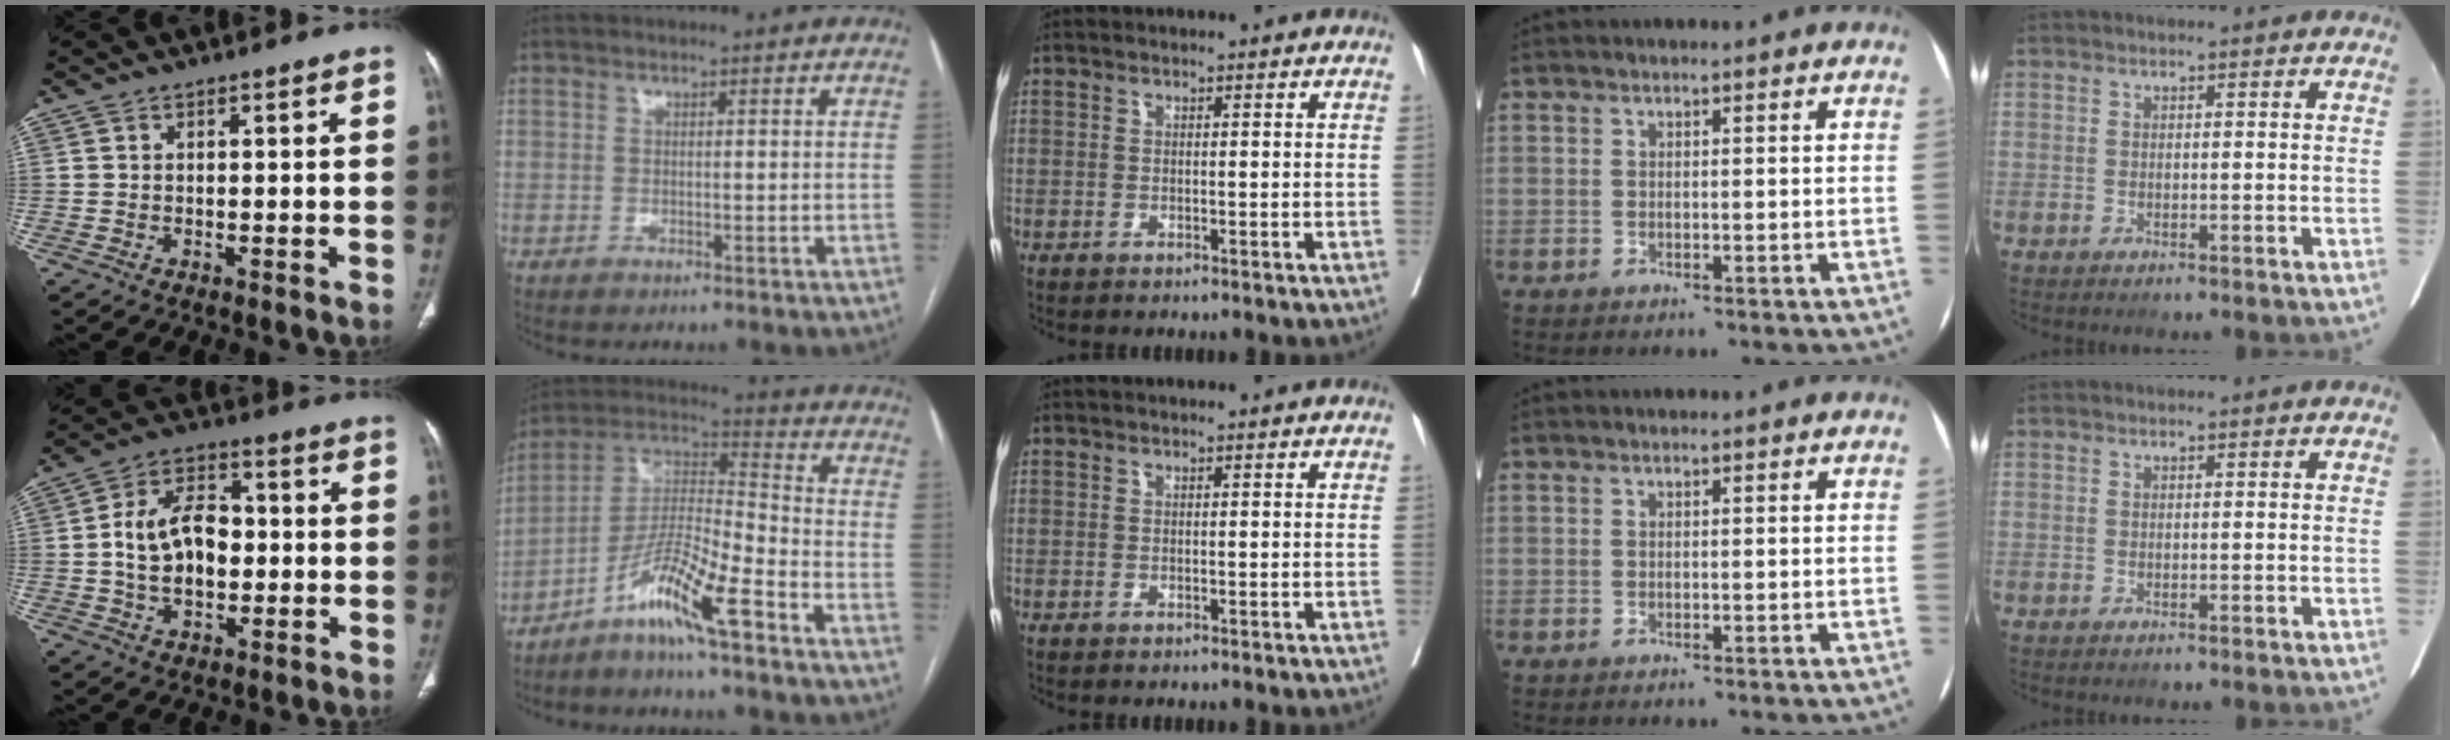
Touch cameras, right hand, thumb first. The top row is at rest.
{"thumb": {"total": 12.4, "force": [-0.4, 8.1, 9.4], "torque": [-0.142, 0.024, -0.011]}, "index": {"total": 11.2, "force": [-7.3, 0.3, 8.5], "torque": [-0.171, 0.004, -0.141]}}